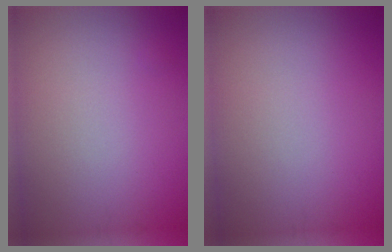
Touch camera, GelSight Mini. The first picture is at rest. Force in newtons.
{"total": 0.0}